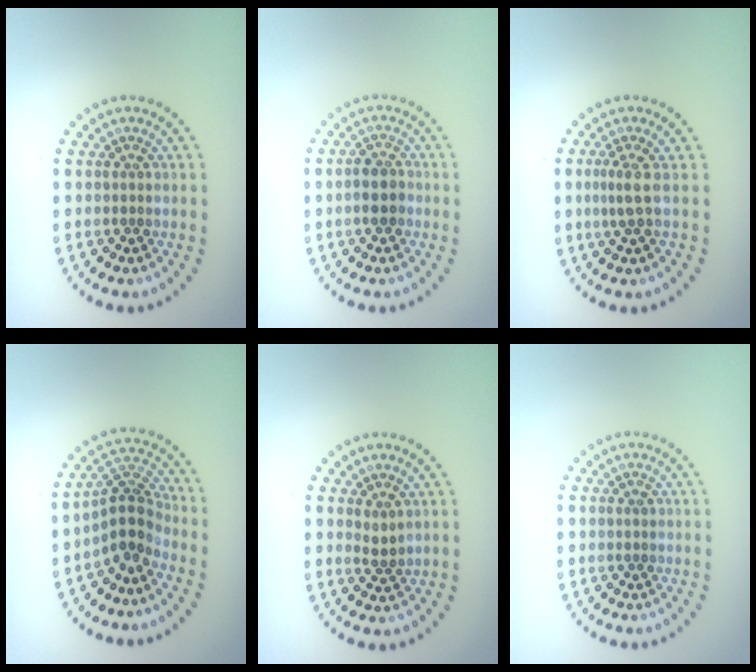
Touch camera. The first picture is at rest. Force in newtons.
{"total": 2.4, "press": 2.3, "slide": 0.7}
{"total": 1.7, "press": 1.2, "slide": 1.1}
{"total": 3.8, "press": 2.8, "slide": 2.6}
{"total": 1.1, "press": 0.9, "slide": 0.6}
{"total": 0.6, "press": 0.6, "slide": 0.1}